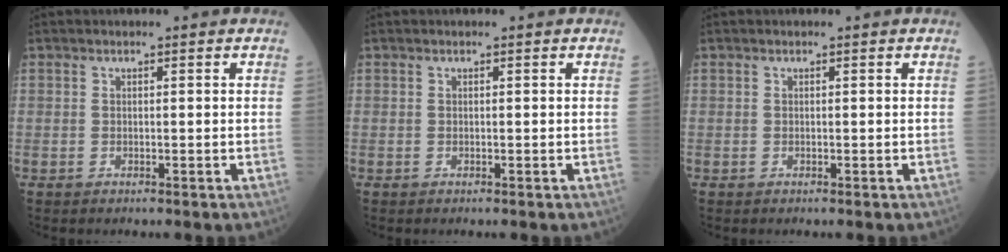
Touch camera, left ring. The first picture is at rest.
{"total": 0.0}
{"total": 0.0}